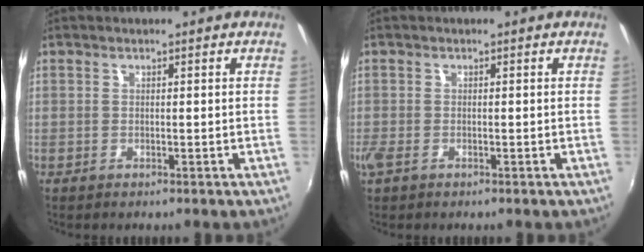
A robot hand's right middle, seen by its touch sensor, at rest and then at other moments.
{"total": 2.2, "force": [-1.2, 1.2, 1.4], "torque": [-0.030, -0.007, -0.023]}